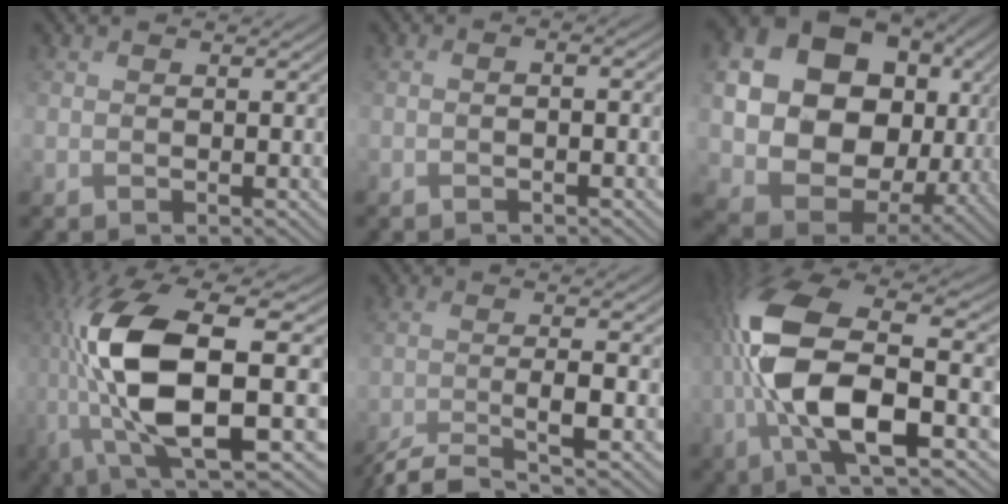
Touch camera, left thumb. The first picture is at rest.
{"total": 2.3, "force": [-0.6, 0.6, 2.1], "torque": [-0.038, 0.003, -0.016]}
{"total": 20.3, "force": [3.2, 16.5, 11.4], "torque": [-0.259, -0.029, 0.106]}
{"total": 16.4, "force": [-0.7, 5.7, 15.3], "torque": [-0.337, -0.001, 0.000]}
{"total": 6.9, "force": [-4.2, 1.2, 5.4], "torque": [-0.082, -0.001, -0.085]}
{"total": 13.8, "force": [-2.0, 5.1, 12.7], "torque": [-0.276, -0.002, -0.047]}